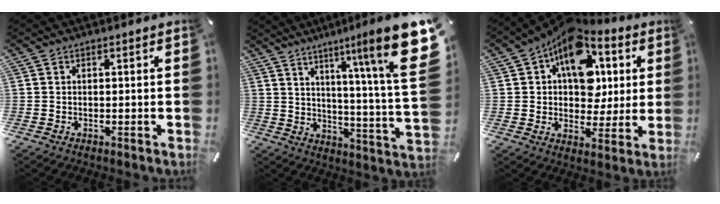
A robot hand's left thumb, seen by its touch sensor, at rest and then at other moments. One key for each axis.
{"total": 20.1, "fx": 9.5, "fy": 2.6, "fz": 17.5, "tx": -0.243, "ty": -0.081, "tz": 0.133}
{"total": 15.4, "fx": 6.3, "fy": 10.7, "fz": 9.0, "tx": -0.139, "ty": -0.040, "tz": 0.117}